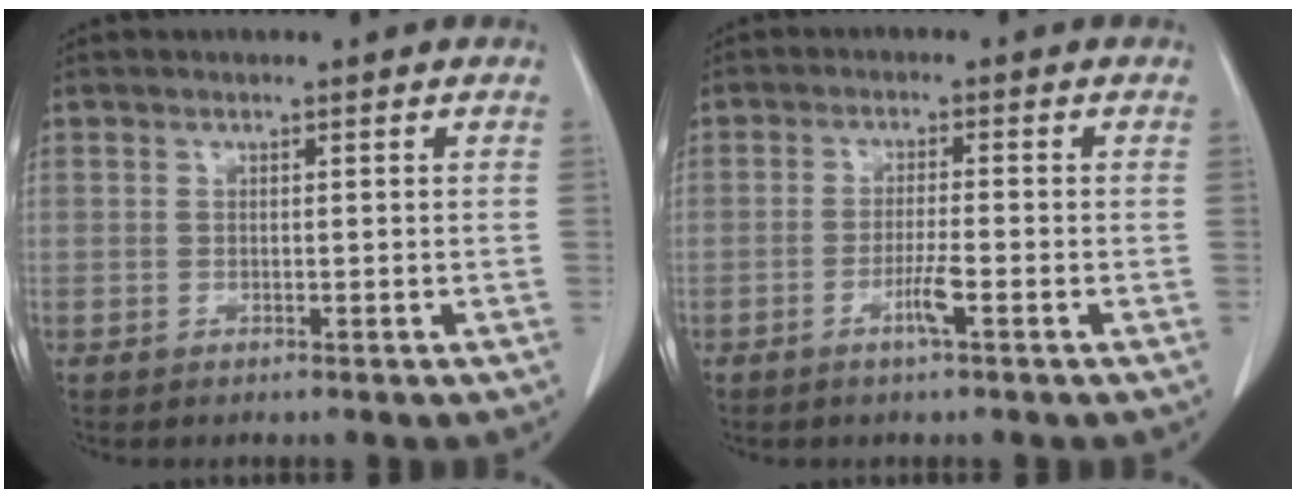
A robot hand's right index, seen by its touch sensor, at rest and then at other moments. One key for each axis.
{"total": 3.3, "fx": -1.6, "fy": -0.2, "fz": 2.9, "tx": -0.057, "ty": -0.004, "tz": -0.034}